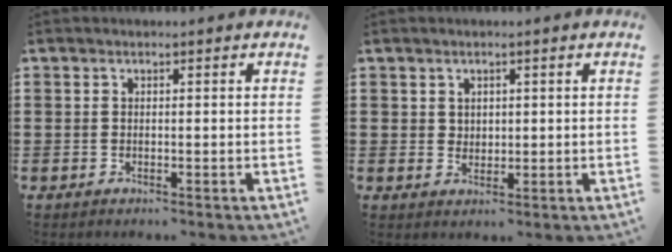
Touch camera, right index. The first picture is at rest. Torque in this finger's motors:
{"motor_torque": [-0.13, 0.81, -0.03, -0.01]}